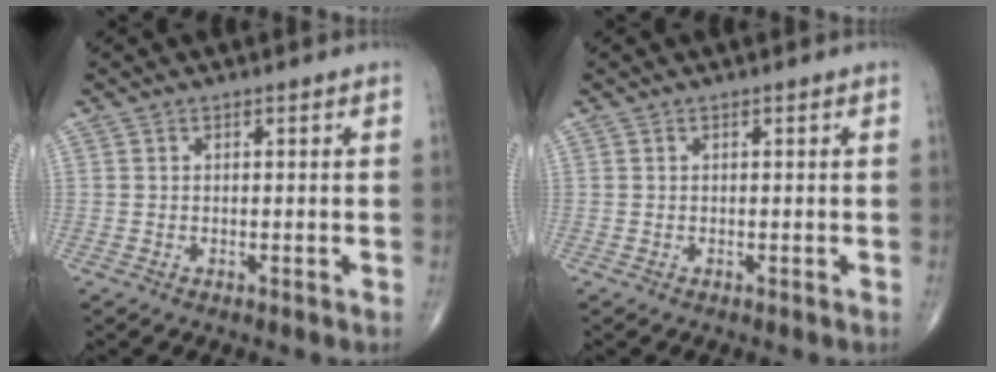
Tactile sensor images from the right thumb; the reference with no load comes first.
{"total": 0.0}